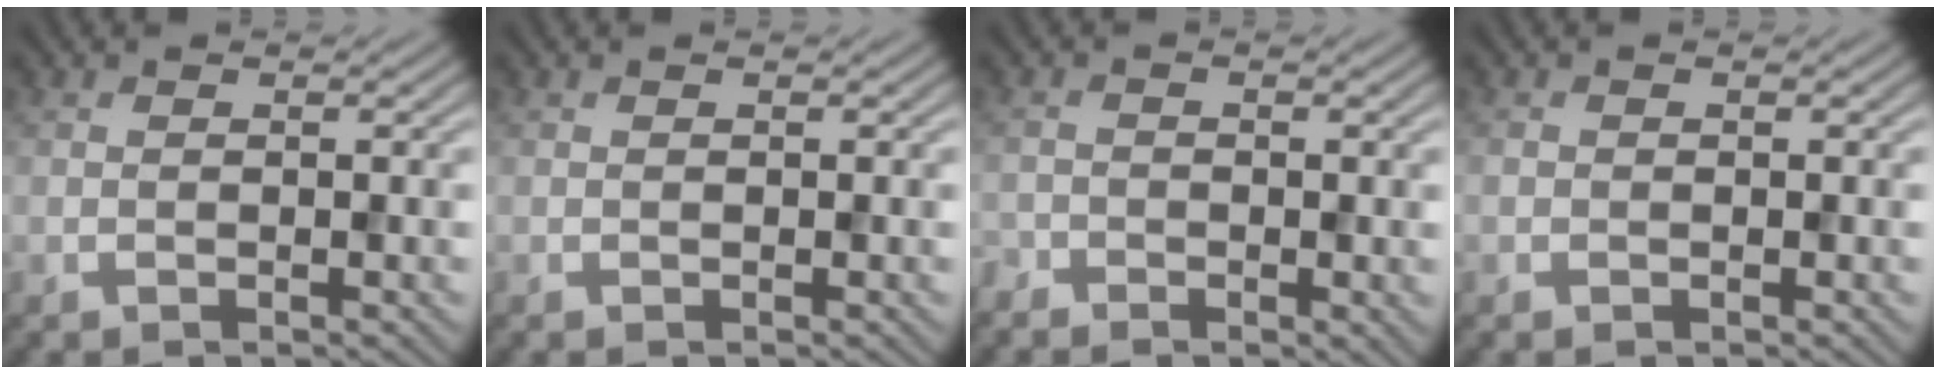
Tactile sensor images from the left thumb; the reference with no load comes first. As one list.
[{"total": 0.0}, {"total": 2.0, "force": [-1.4, 1.1, 0.7], "torque": [-0.017, -0.005, -0.033]}, {"total": 0.6, "force": [-0.2, 0.5, 0.2], "torque": [-0.003, -0.004, -0.005]}]